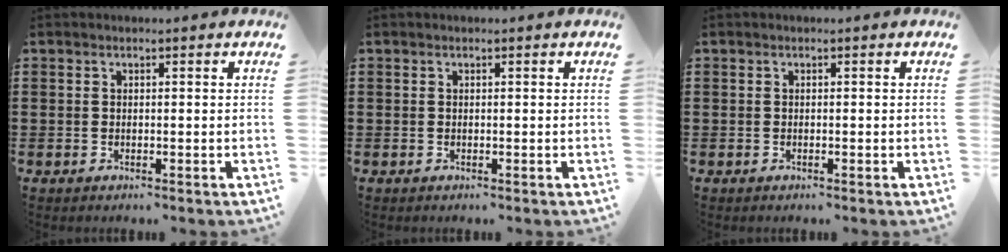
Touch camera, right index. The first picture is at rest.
{"total": 0.0}
{"total": 0.0}